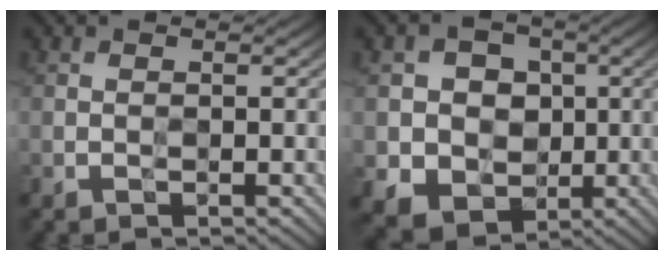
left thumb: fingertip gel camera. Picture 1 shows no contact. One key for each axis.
{"total": 8.1, "fx": -0.3, "fy": 7.3, "fz": 3.5, "tx": -0.081, "ty": -0.008, "tz": -0.019}